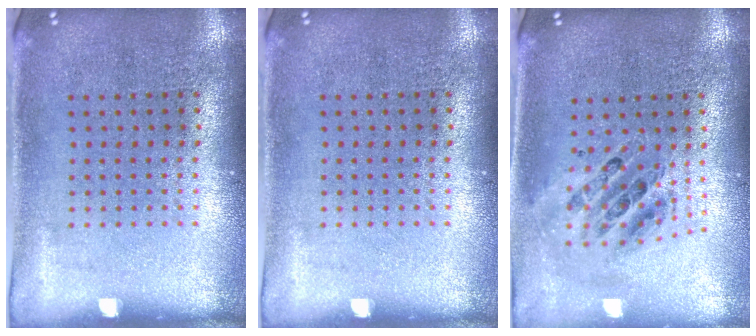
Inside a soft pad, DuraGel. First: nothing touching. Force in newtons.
{"total": 0.0}
{"total": 0.9, "press": 0.9, "slide": 0.2}